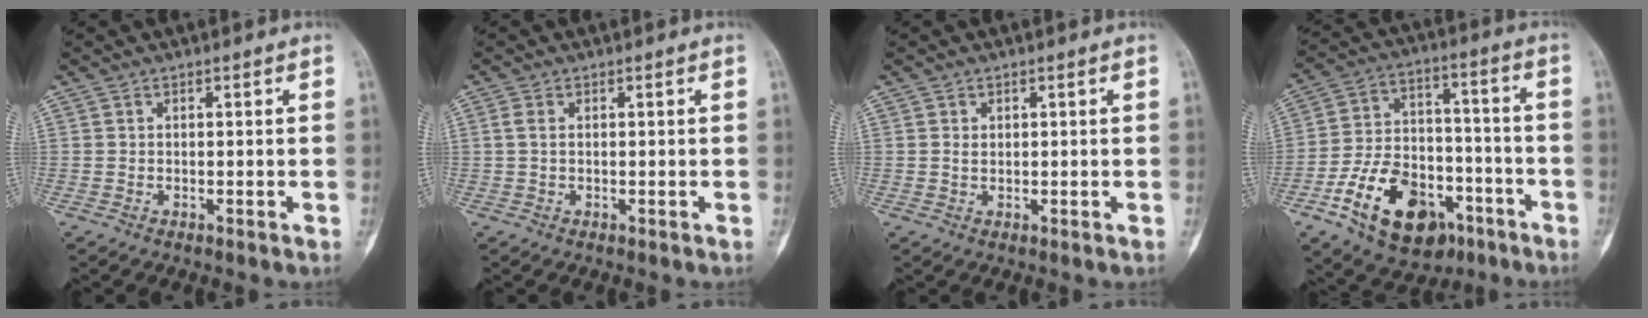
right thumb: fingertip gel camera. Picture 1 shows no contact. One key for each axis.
{"total": 1.6, "fx": 0.4, "fy": 0.9, "fz": 1.2, "tx": -0.031, "ty": 0.004, "tz": 0.007}
{"total": 1.0, "fx": 0.4, "fy": 0.7, "fz": 0.5, "tx": -0.005, "ty": -0.003, "tz": 0.010}
{"total": 19.3, "fx": -9.2, "fy": 12.1, "fz": 11.9, "tx": -0.181, "ty": 0.062, "tz": -0.143}